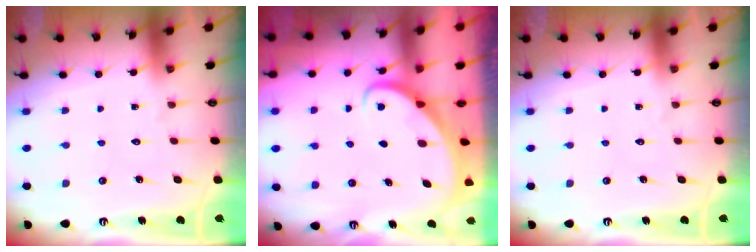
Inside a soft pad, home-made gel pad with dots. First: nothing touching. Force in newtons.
{"total": 2.4, "press": 2.4, "slide": 0.2}
{"total": 0.0}